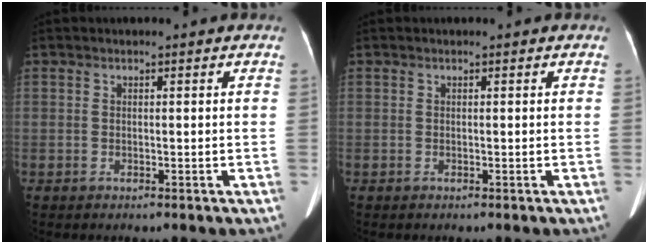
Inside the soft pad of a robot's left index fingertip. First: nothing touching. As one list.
[{"total": 0.0}]